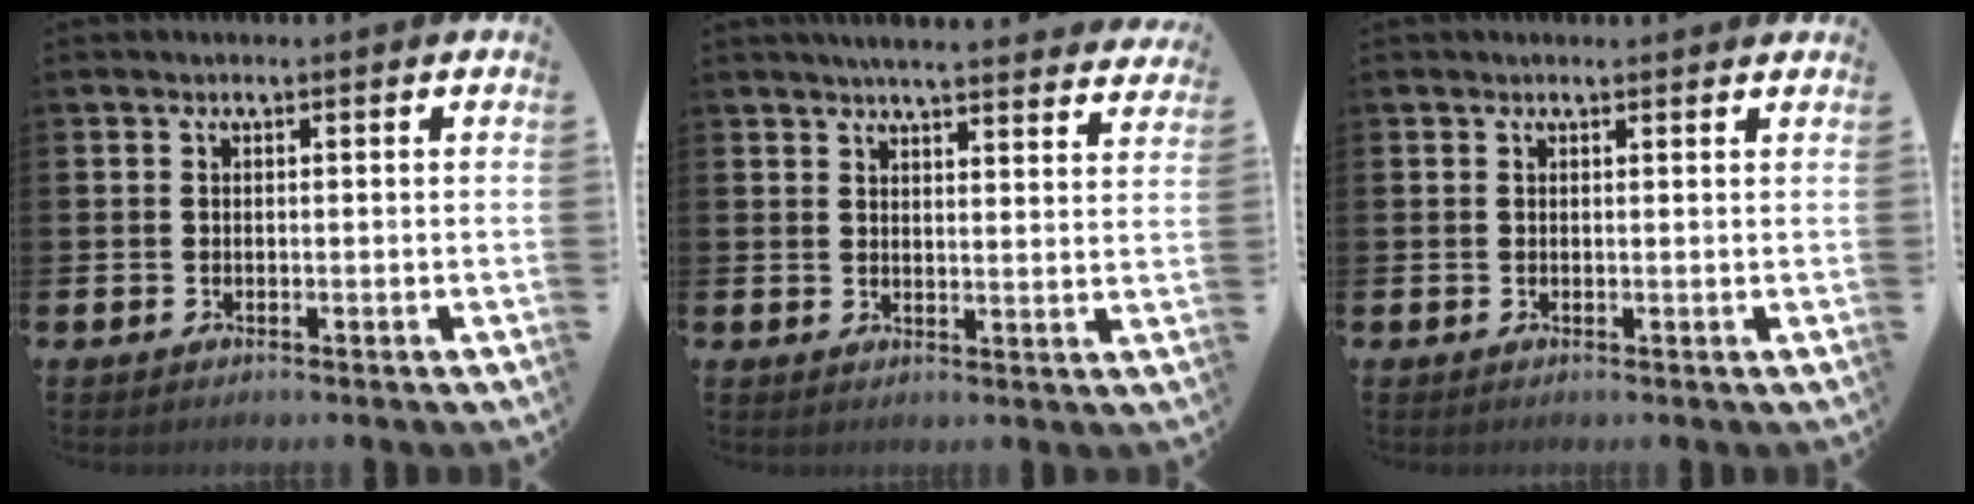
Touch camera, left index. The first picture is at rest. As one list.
[{"total": 4.9, "force": [4.8, -0.1, 1.0], "torque": [-0.020, -0.029, 0.083]}, {"total": 0.7, "force": [0.7, 0.0, 0.2], "torque": [0.007, -0.003, 0.011]}]